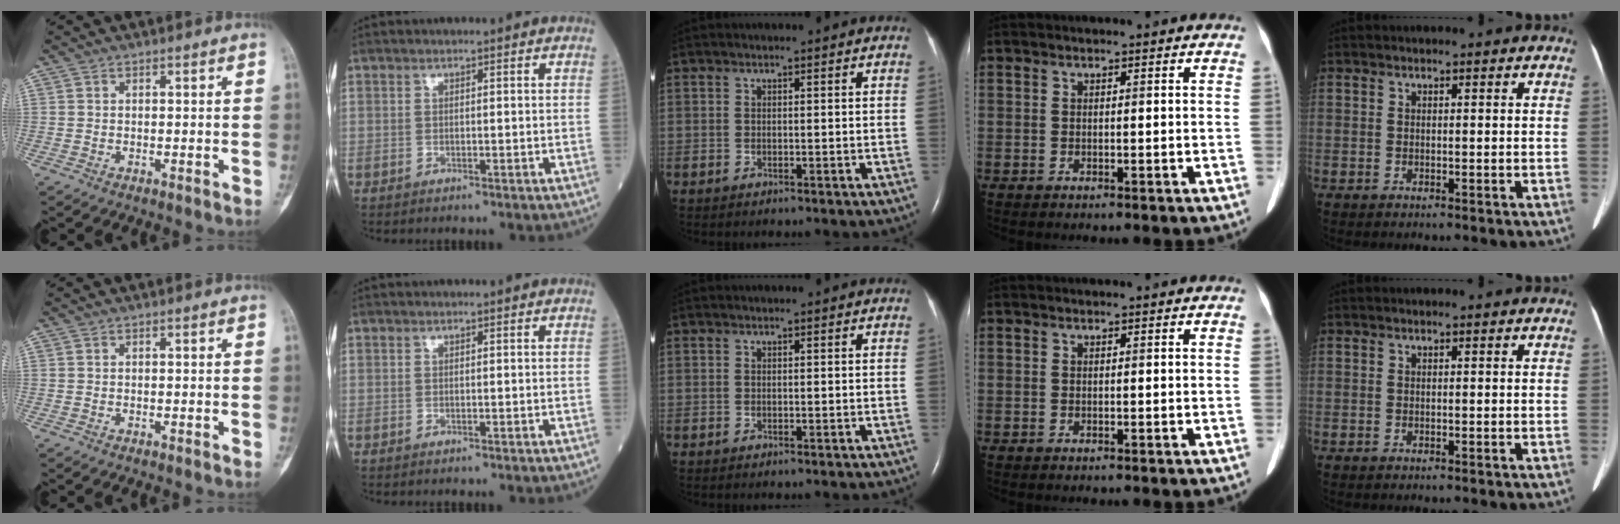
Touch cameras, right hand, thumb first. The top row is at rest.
{}